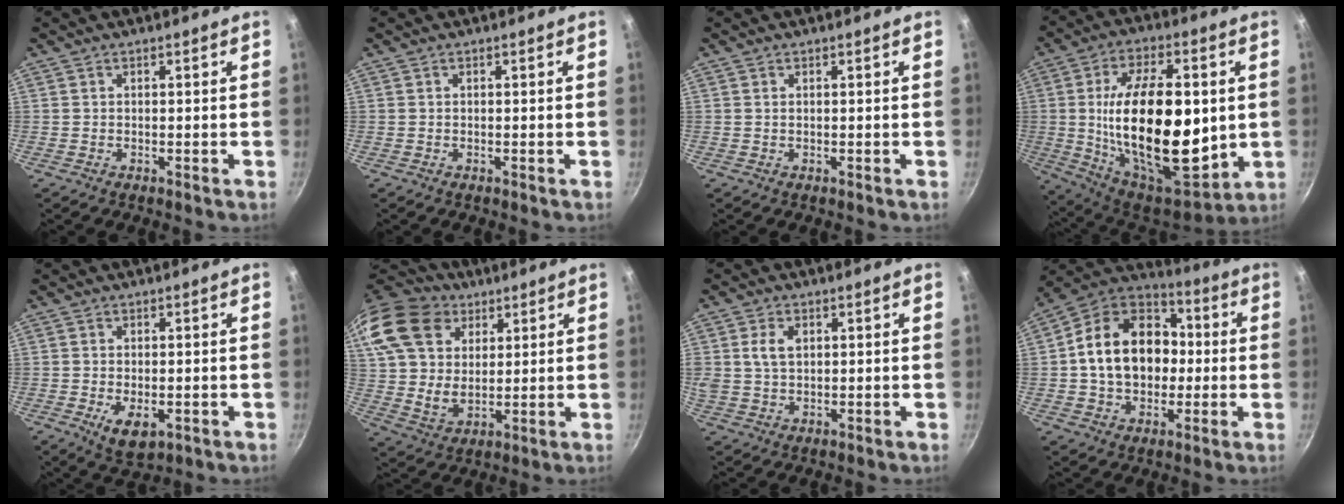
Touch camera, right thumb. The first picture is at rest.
{"total": 0.0}
{"total": 0.0}
{"total": 29.1, "force": [0.8, 14.7, 25.2], "torque": [-0.417, -0.018, 0.024]}
{"total": 5.9, "force": [-1.5, 3.2, 4.7], "torque": [-0.071, -0.012, -0.015]}
{"total": 21.6, "force": [11.4, 14.9, 10.6], "torque": [-0.214, -0.014, 0.214]}
{"total": 5.2, "force": [1.3, 3.6, 3.5], "torque": [-0.058, 0.001, 0.025]}
{"total": 19.0, "force": [0.4, 14.3, 12.4], "torque": [-0.185, 0.034, -0.004]}